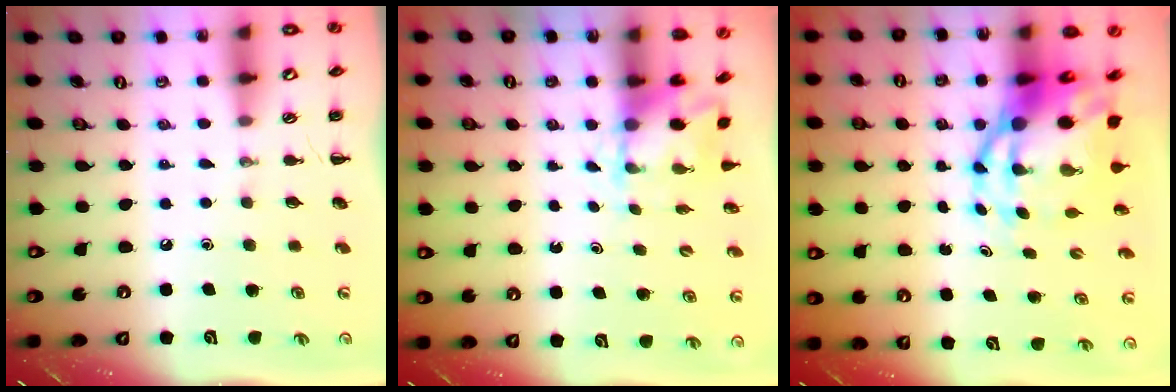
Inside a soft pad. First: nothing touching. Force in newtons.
{"total": 2.7, "press": 2.5, "slide": 0.9}
{"total": 11.5, "press": 11.1, "slide": 3.2}